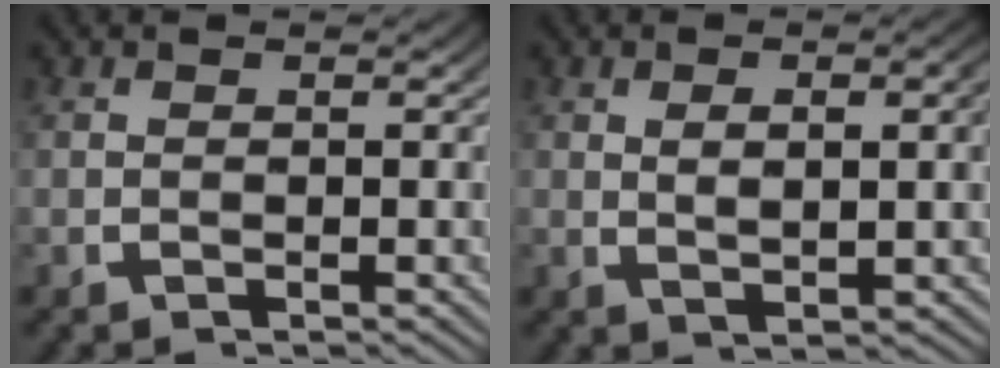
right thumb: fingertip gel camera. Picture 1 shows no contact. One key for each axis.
{"total": 2.8, "fx": 0.7, "fy": 0.9, "fz": 2.5, "tx": -0.042, "ty": -0.007, "tz": 0.022}